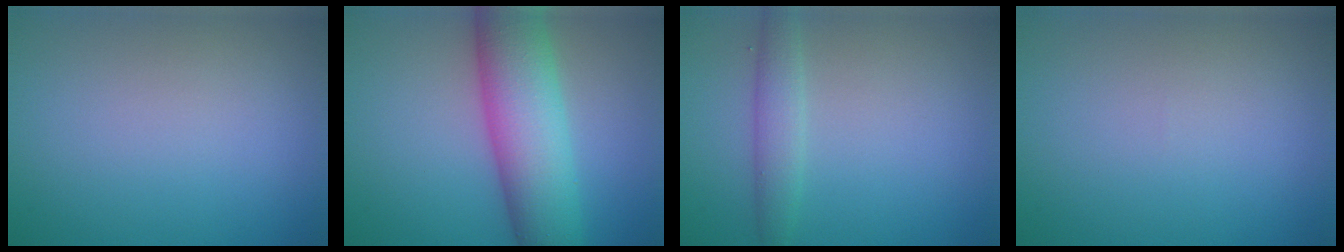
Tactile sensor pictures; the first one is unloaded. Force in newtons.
{"total": 9.3, "press": 9.3, "slide": 0.2}
{"total": 2.4, "press": 2.4, "slide": 0.1}
{"total": 0.0}